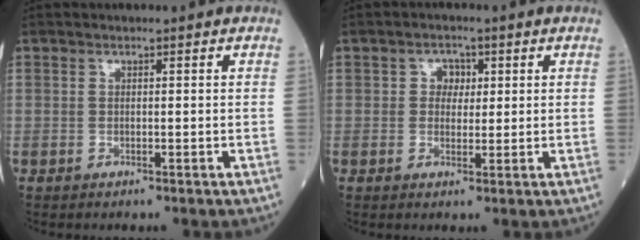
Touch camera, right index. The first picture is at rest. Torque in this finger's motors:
{"motor_torque": [0.02, 0.00, 0.01, 0.02]}